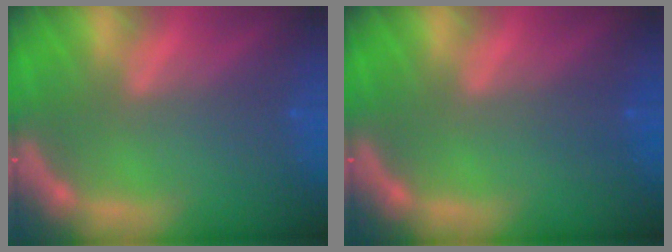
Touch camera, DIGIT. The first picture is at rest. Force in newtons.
{"total": 1.0}